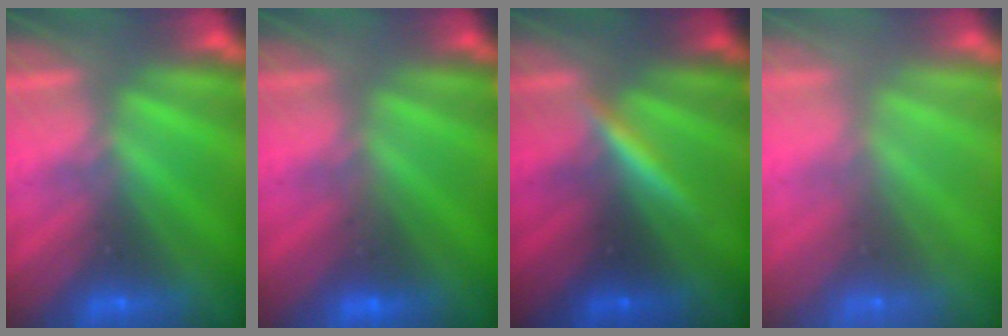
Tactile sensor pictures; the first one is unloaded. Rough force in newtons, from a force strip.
{"total": 3.3}
{"total": 3.7}
{"total": 9.5}